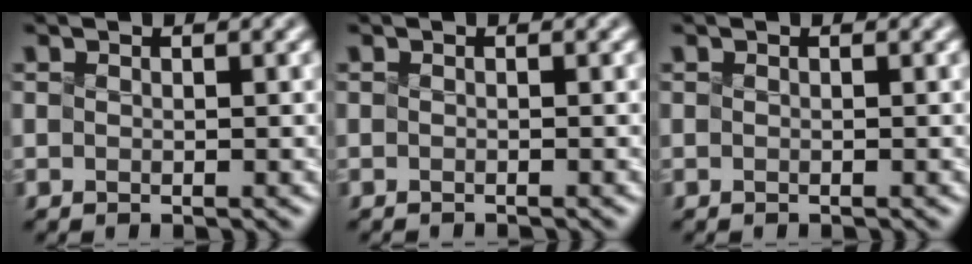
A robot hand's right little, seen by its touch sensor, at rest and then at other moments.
{"total": 1.0, "force": [-1.0, 0.1, 0.2], "torque": [0.003, -0.004, -0.016]}
{"total": 0.0}